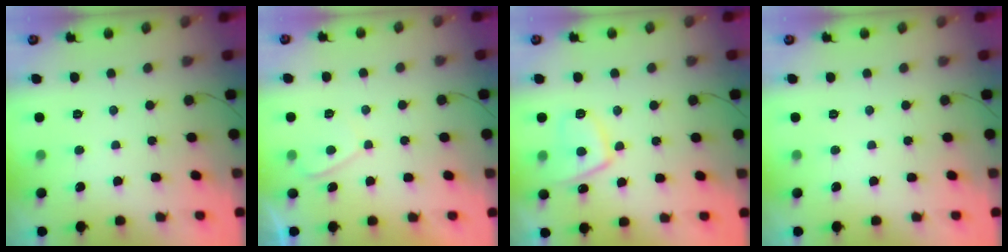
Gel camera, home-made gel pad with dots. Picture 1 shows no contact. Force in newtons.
{"total": 1.5, "press": 1.4, "slide": 0.6}
{"total": 8.8, "press": 8.7, "slide": 1.1}
{"total": 0.0}